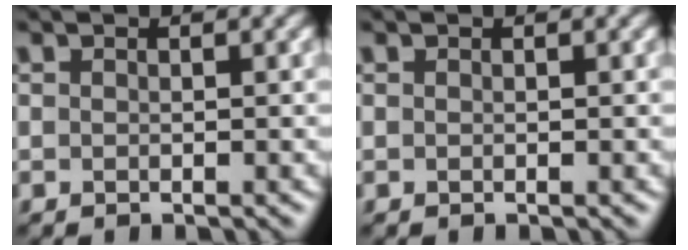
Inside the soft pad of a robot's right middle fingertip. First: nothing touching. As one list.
[{"total": 0.0}]